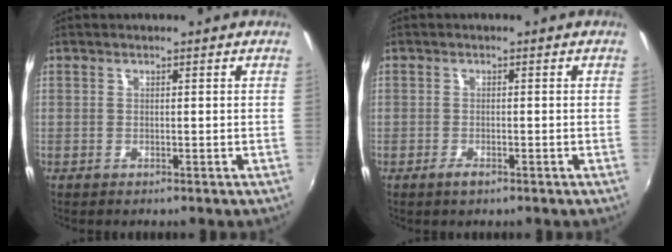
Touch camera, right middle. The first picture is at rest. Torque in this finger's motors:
{"motor_torque": [0.14, -0.19, -0.16, -0.12]}